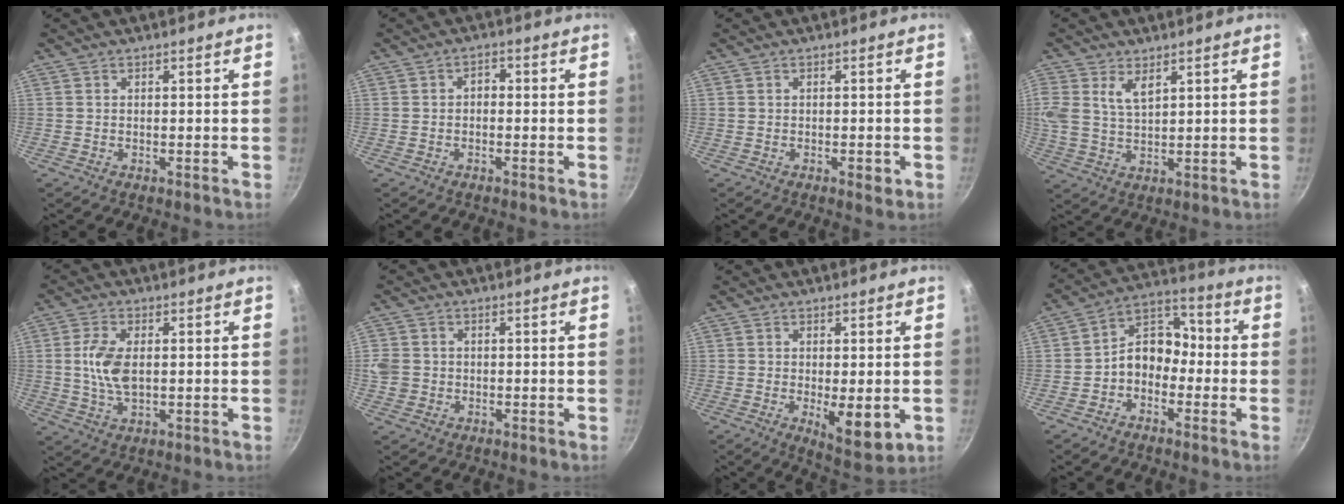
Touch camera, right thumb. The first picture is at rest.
{"total": 1.9, "force": [-0.3, 1.3, 1.3], "torque": [-0.011, 0.013, -0.012]}
{"total": 2.0, "force": [-0.7, 0.8, 1.7], "torque": [-0.017, -0.001, -0.008]}
{"total": 7.1, "force": [3.3, 3.7, 5.1], "torque": [-0.104, -0.007, 0.072]}
{"total": 7.6, "force": [0.6, 4.0, 6.5], "torque": [-0.139, -0.004, 0.012]}
{"total": 4.6, "force": [-0.3, 4.1, 2.0], "torque": [-0.033, 0.009, -0.001]}
{"total": 7.8, "force": [-1.6, 2.9, 7.1], "torque": [-0.096, -0.022, -0.015]}
{"total": 9.8, "force": [-2.1, 7.2, 6.3], "torque": [-0.075, 0.046, -0.053]}